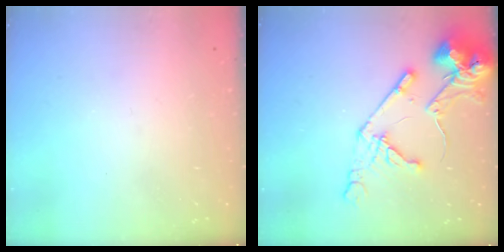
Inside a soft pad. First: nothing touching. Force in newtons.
{"total": 14.5, "press": 14.4, "slide": 1.8}